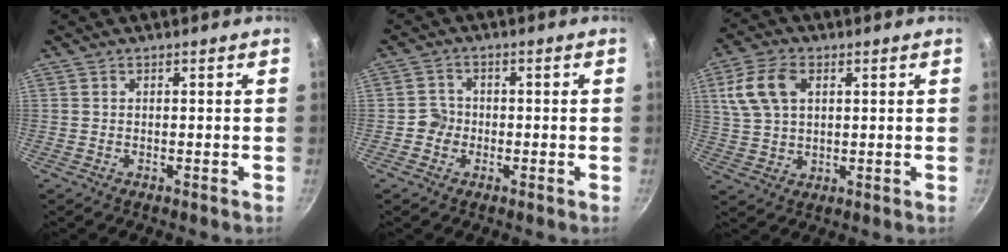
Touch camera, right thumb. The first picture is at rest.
{"total": 3.1, "force": [-0.9, 2.8, 0.8], "torque": [0.007, 0.012, -0.022]}
{"total": 10.0, "force": [3.2, 6.5, 7.0], "torque": [-0.128, 0.004, 0.063]}